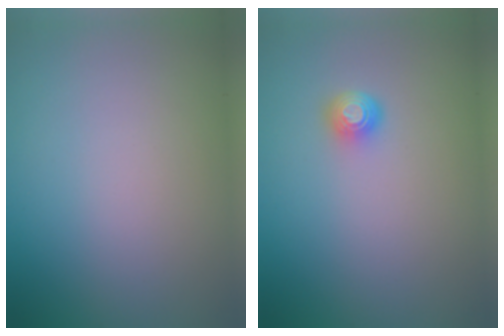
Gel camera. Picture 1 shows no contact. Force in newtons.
{"total": 1.7, "press": 1.2, "slide": 1.1}